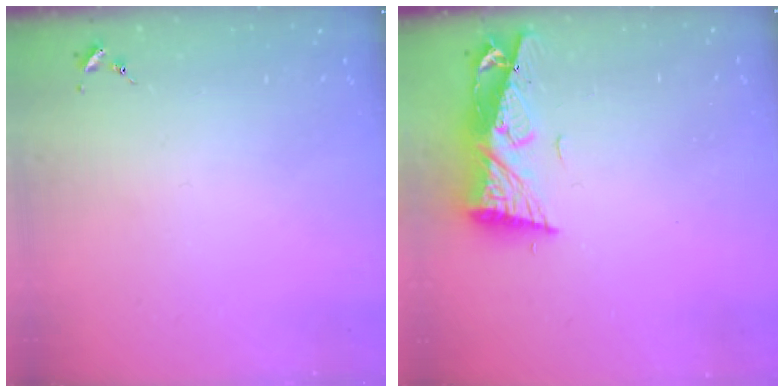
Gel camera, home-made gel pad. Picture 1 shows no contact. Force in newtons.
{"total": 9.3, "press": 9.2, "slide": 1.3}